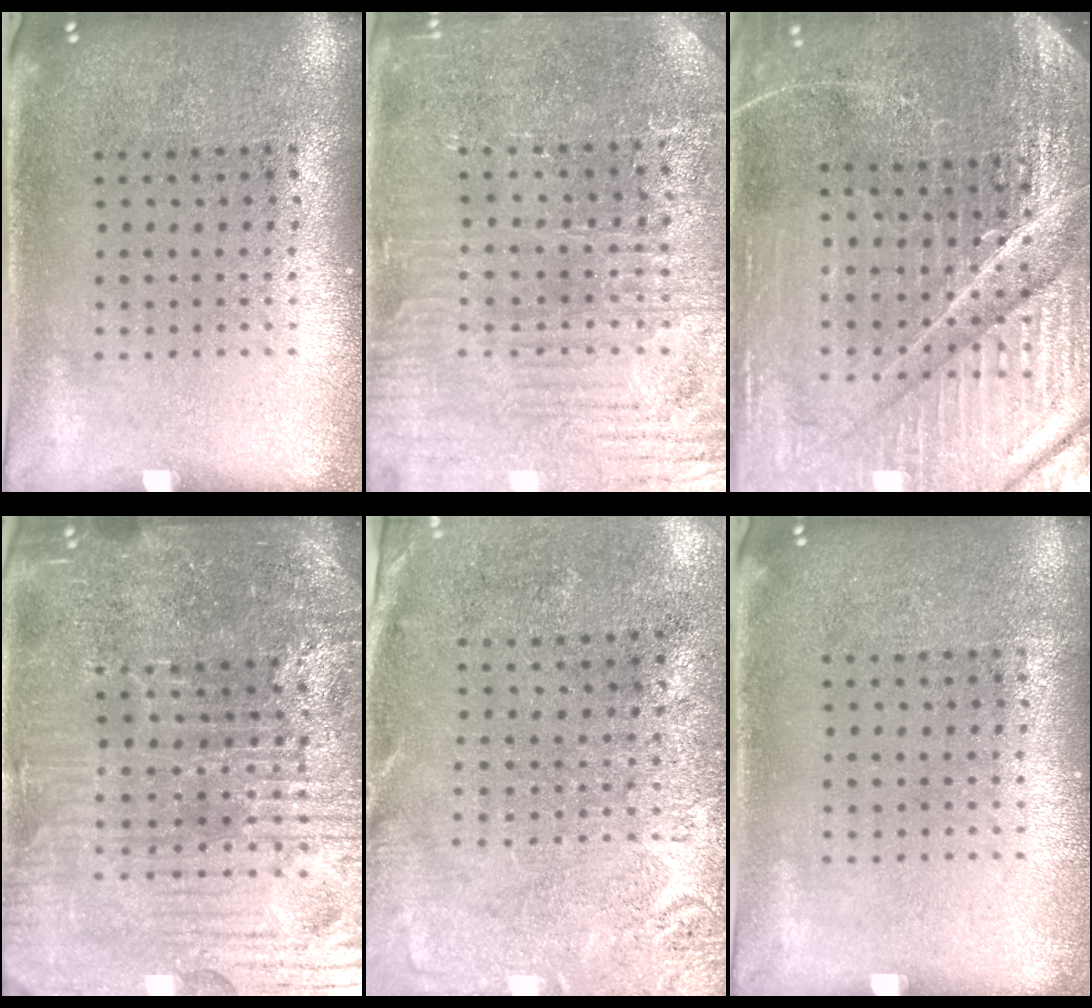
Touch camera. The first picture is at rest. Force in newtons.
{"total": 3.8, "press": 3.7, "slide": 0.6}
{"total": 6.0, "press": 5.4, "slide": 2.6}
{"total": 5.8, "press": 5.4, "slide": 2.0}
{"total": 2.6, "press": 2.2, "slide": 1.4}
{"total": 0.0}